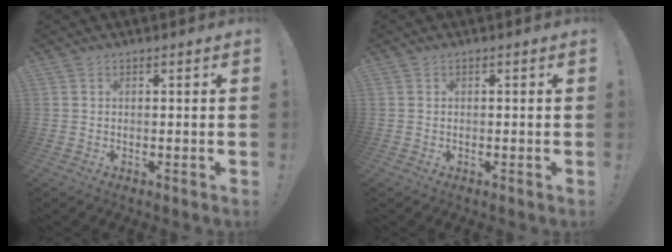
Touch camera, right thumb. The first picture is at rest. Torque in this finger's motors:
{"motor_torque": [-0.30, 0.25, 0.05, 0.08, 0.07]}